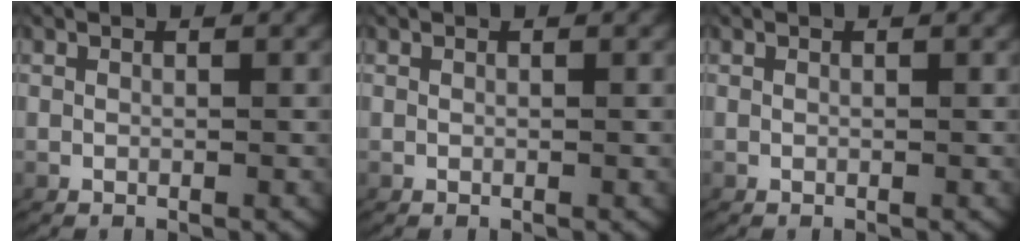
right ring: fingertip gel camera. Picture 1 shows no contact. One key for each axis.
{"total": 0.0}
{"total": 0.0}